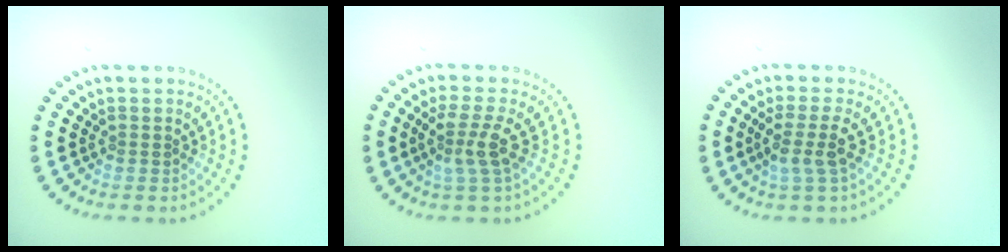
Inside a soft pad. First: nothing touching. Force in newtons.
{"total": 2.8, "press": 2.1, "slide": 1.8}
{"total": 2.7, "press": 2.1, "slide": 1.7}